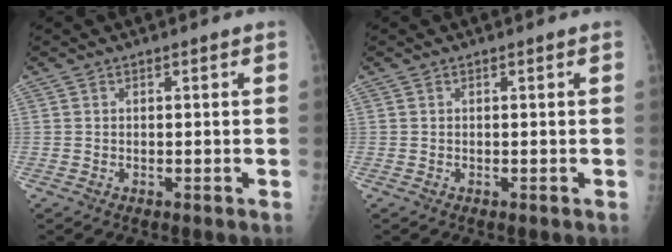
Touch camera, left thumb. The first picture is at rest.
{"total": 0.0}